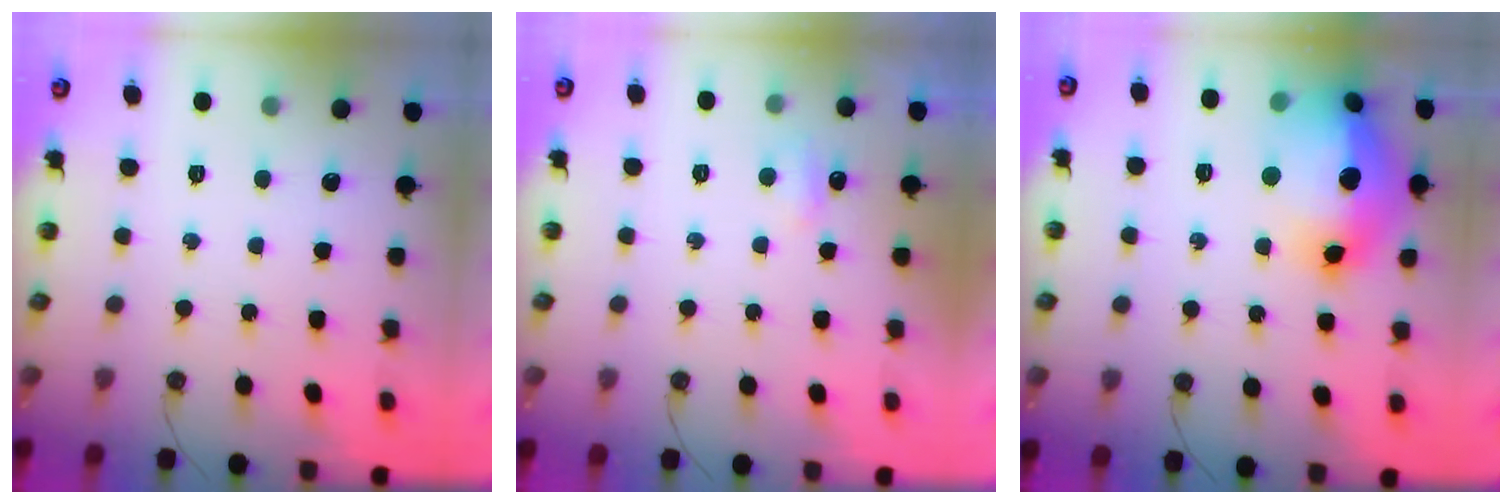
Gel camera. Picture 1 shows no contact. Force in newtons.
{"total": 4.3, "press": 4.3, "slide": 0.7}
{"total": 24.8, "press": 23.6, "slide": 7.5}